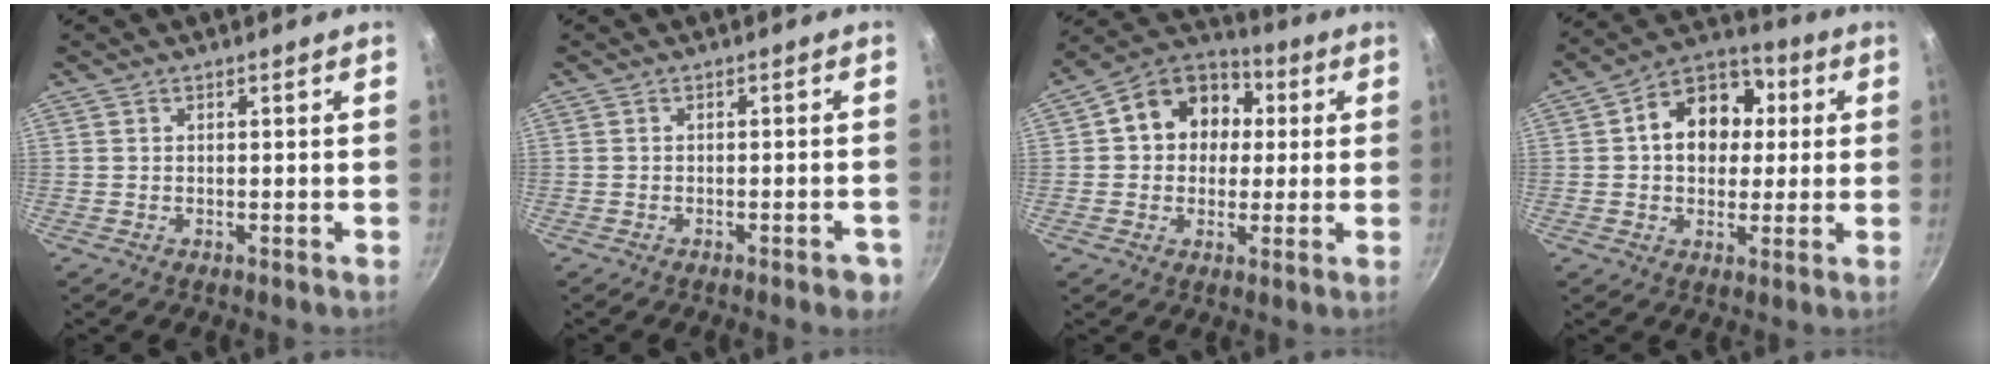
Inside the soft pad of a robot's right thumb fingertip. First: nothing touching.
{"total": 3.4, "force": [-1.8, 1.1, 2.7], "torque": [-0.031, 0.011, -0.019]}
{"total": 13.7, "force": [2.2, 11.4, 7.3], "torque": [-0.080, 0.028, 0.015]}
{"total": 13.8, "force": [2.2, 10.7, 8.5], "torque": [-0.089, 0.021, 0.018]}